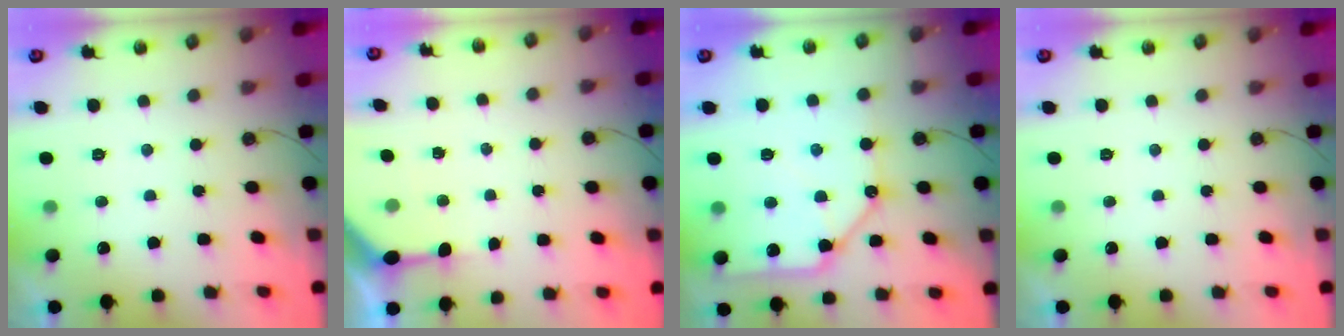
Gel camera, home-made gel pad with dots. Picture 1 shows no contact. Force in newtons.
{"total": 4.8, "press": 4.8, "slide": 0.4}
{"total": 12.9, "press": 12.8, "slide": 1.6}
{"total": 0.0}